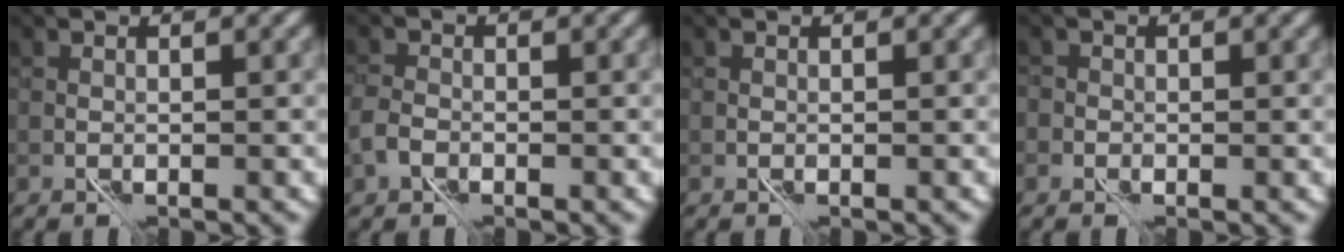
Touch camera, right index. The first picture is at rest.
{"total": 2.6, "force": [-1.6, 1.6, 1.3], "torque": [-0.030, -0.002, -0.039]}
{"total": 0.0}
{"total": 1.4, "force": [-0.5, 1.3, 0.4], "torque": [0.009, -0.001, -0.011]}